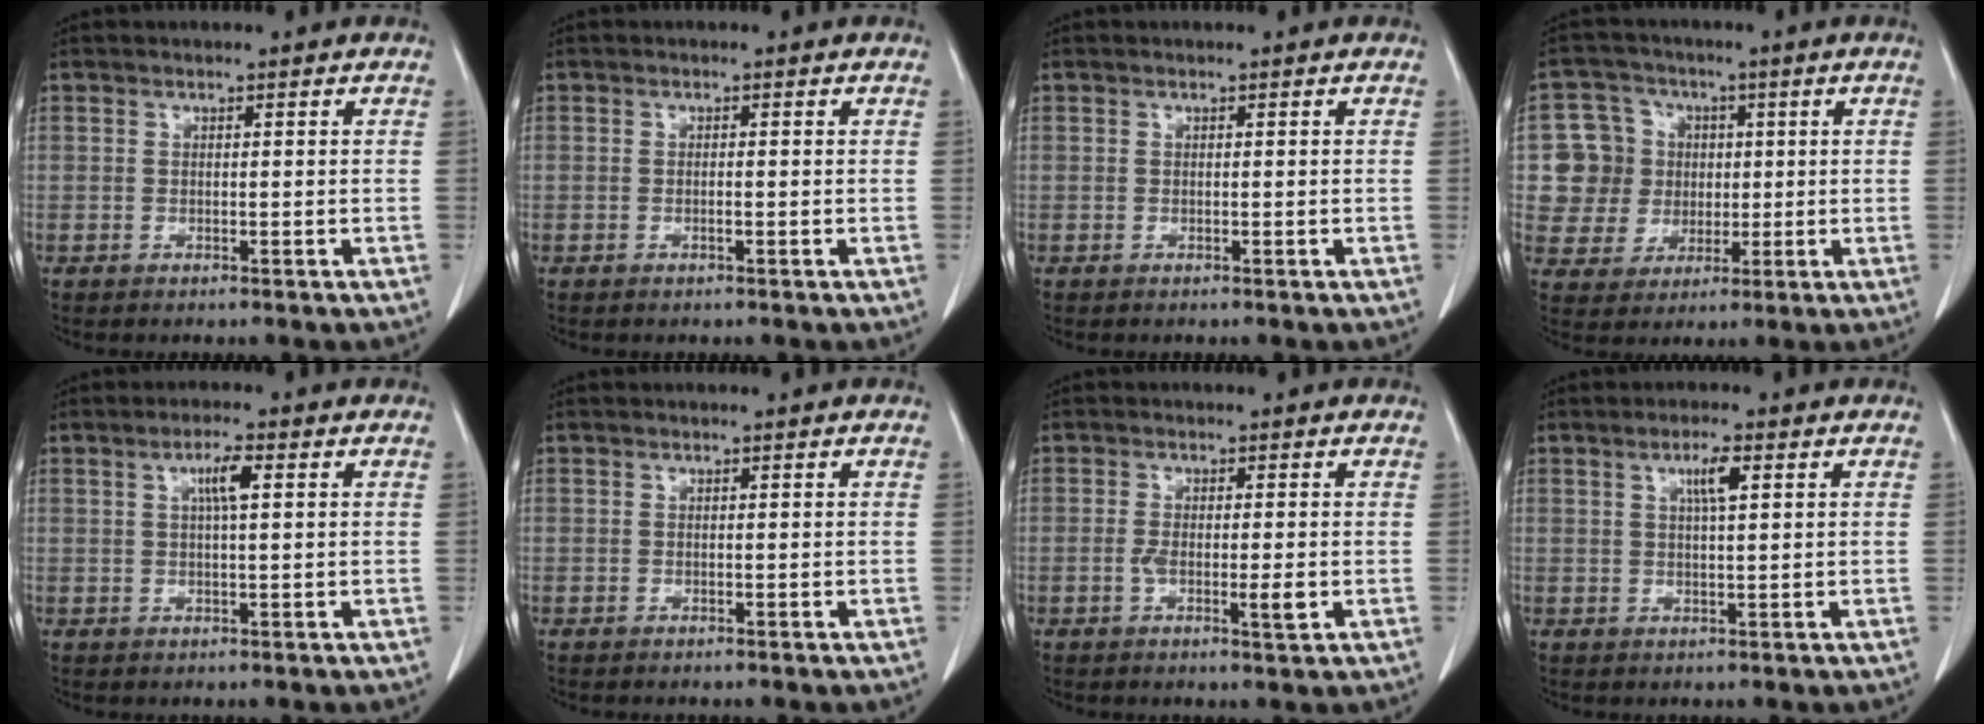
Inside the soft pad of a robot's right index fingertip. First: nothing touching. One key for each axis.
{"total": 0.7, "fx": -0.2, "fy": 0.0, "fz": 0.6, "tx": -0.012, "ty": 0.000, "tz": -0.003}
{"total": 0.0}
{"total": 8.9, "fx": 1.1, "fy": 8.7, "fz": 1.4, "tx": -0.032, "ty": 0.027, "tz": 0.027}
{"total": 3.4, "fx": 1.1, "fy": 0.4, "fz": 3.2, "tx": -0.059, "ty": 0.003, "tz": 0.018}
{"total": 0.0}
{"total": 3.9, "fx": -0.9, "fy": 0.7, "fz": 3.7, "tx": -0.068, "ty": -0.005, "tz": -0.014}
{"total": 3.3, "fx": 1.3, "fy": 0.3, "fz": 3.0, "tx": -0.052, "ty": 0.000, "tz": 0.022}